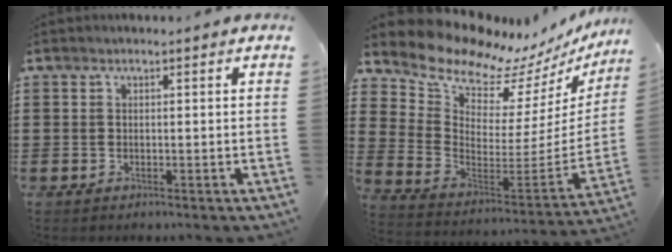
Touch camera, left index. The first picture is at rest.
{"total": 9.8, "force": [9.3, 2.8, 1.7], "torque": [-0.077, -0.086, 0.156]}